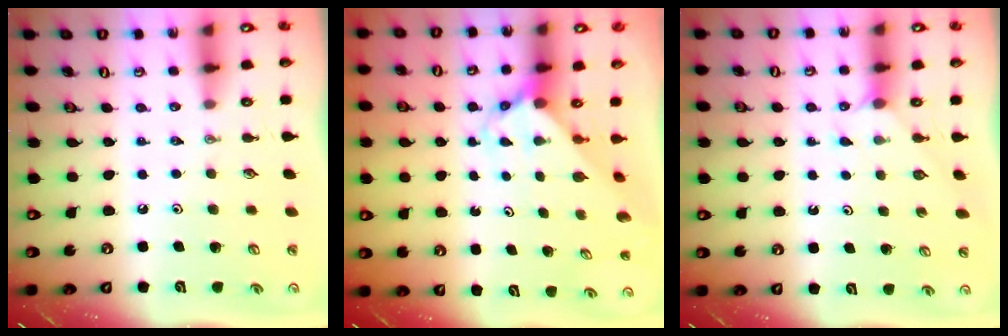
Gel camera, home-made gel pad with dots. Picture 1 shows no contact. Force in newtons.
{"total": 3.6, "press": 3.6, "slide": 0.3}
{"total": 3.7, "press": 3.7, "slide": 0.4}